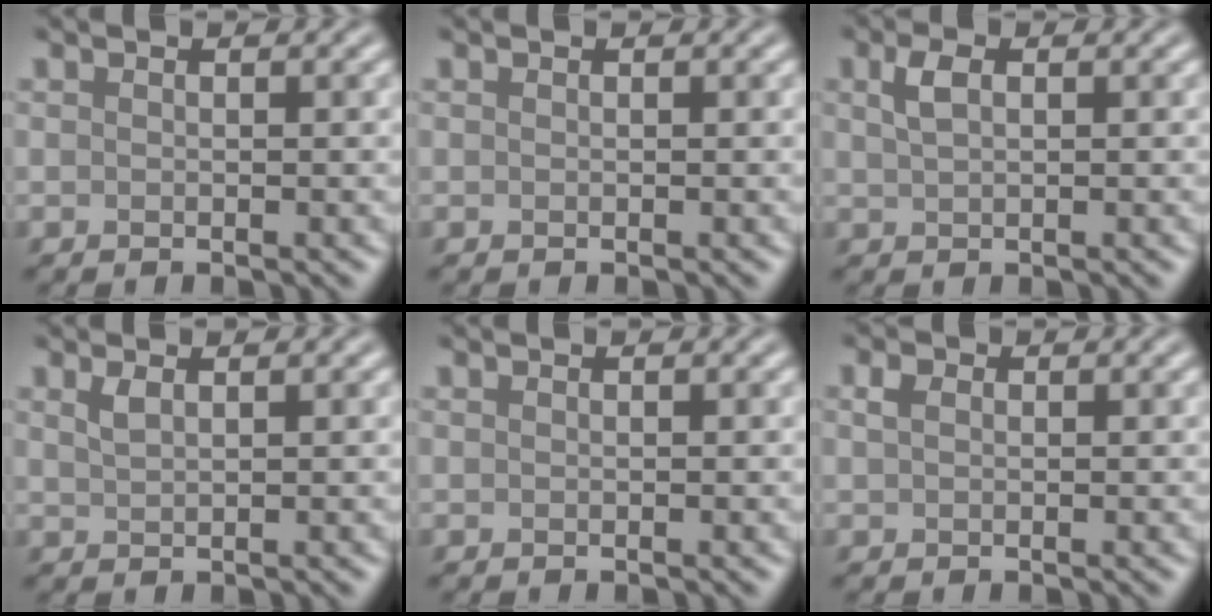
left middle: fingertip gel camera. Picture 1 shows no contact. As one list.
[{"total": 0.0}, {"total": 1.9, "force": [0.8, 1.0, 1.4], "torque": [-0.033, 0.005, 0.015]}, {"total": 1.2, "force": [0.8, 0.4, 0.8], "torque": [-0.020, 0.002, 0.017]}, {"total": 0.0}, {"total": 1.1, "force": [0.4, 0.8, 0.7], "torque": [-0.013, 0.004, 0.004]}]